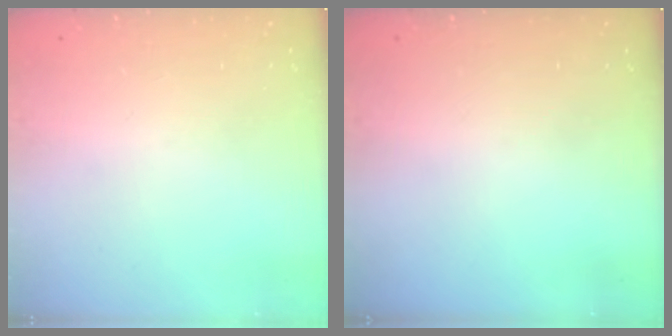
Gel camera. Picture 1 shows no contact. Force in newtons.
{"total": 0.0}